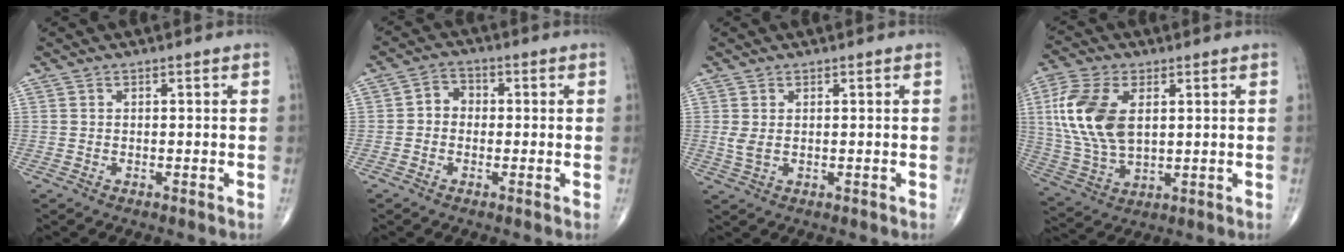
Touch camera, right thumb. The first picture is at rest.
{"total": 3.7, "force": [-0.3, 3.2, 1.9], "torque": [-0.008, 0.017, -0.017]}
{"total": 2.3, "force": [0.4, 1.2, 2.0], "torque": [-0.048, 0.000, 0.014]}
{"total": 15.4, "force": [3.2, 8.8, 12.2], "torque": [-0.255, -0.009, 0.065]}